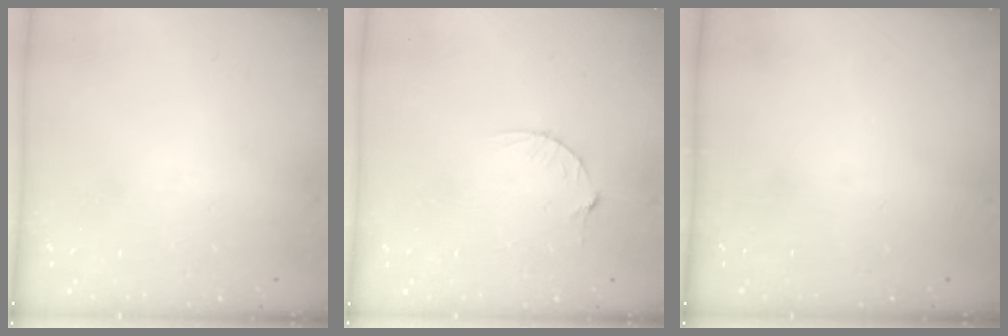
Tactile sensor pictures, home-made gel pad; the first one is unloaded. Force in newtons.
{"total": 4.4, "press": 4.4, "slide": 0.6}
{"total": 0.0}